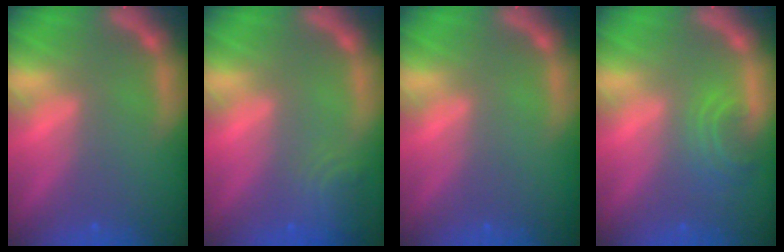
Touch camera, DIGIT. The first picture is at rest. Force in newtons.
{"total": 3.5}
{"total": 0.0}
{"total": 2.9}